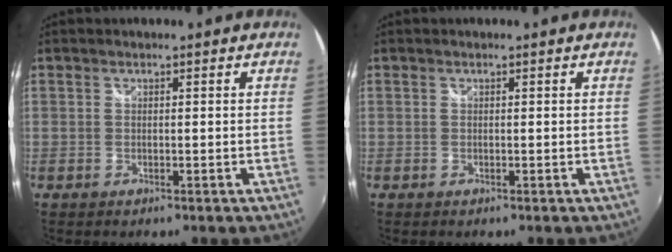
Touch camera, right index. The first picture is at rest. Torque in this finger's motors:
{"motor_torque": [0.00, 0.00, 0.04, 0.00]}